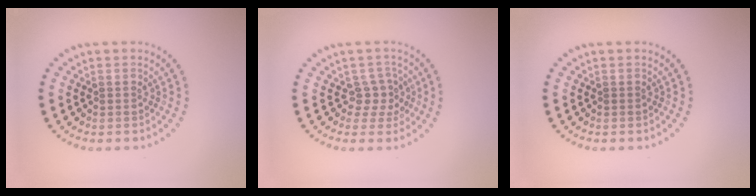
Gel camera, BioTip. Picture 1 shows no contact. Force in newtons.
{"total": 2.0, "press": 1.6, "slide": 1.3}
{"total": 0.0}